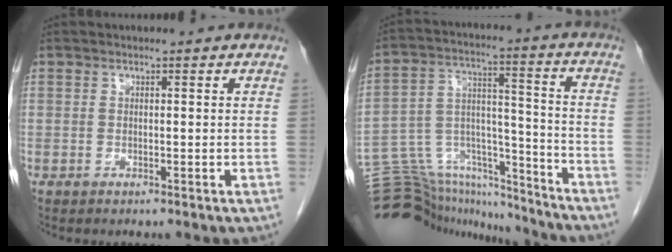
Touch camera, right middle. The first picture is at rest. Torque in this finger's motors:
{"motor_torque": [0.49, -1.08, 0.00, -0.04]}